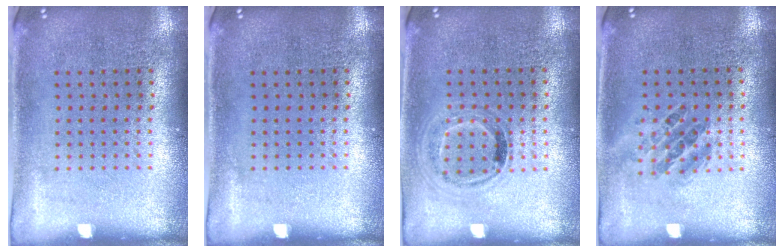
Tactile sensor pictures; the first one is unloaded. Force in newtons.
{"total": 0.0}
{"total": 0.9, "press": 0.8, "slide": 0.4}
{"total": 1.0, "press": 0.9, "slide": 0.3}